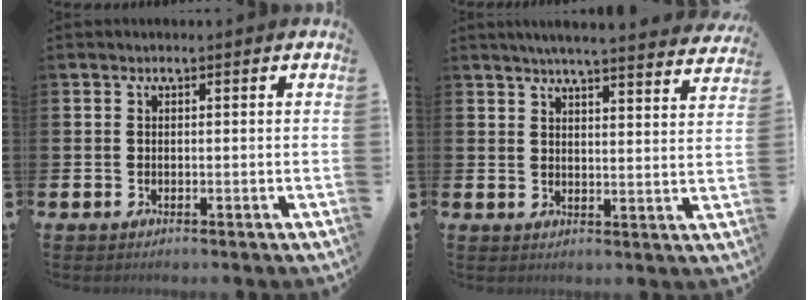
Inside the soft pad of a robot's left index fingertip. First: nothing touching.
{"total": 5.2, "force": [5.0, -0.4, 1.4], "torque": [-0.030, -0.030, 0.084]}